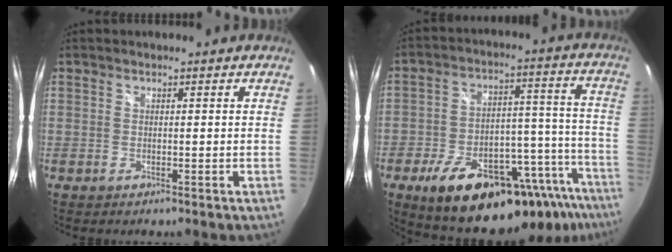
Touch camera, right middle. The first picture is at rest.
{"total": 28.6, "force": [-19.6, 11.3, 17.5], "torque": [-0.248, 0.018, -0.259]}